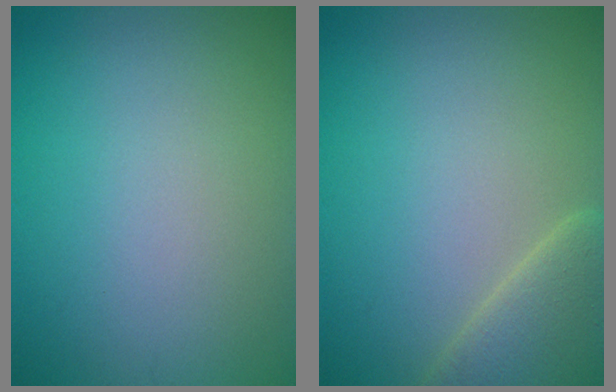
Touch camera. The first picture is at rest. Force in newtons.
{"total": 4.6, "press": 4.6, "slide": 0.4}